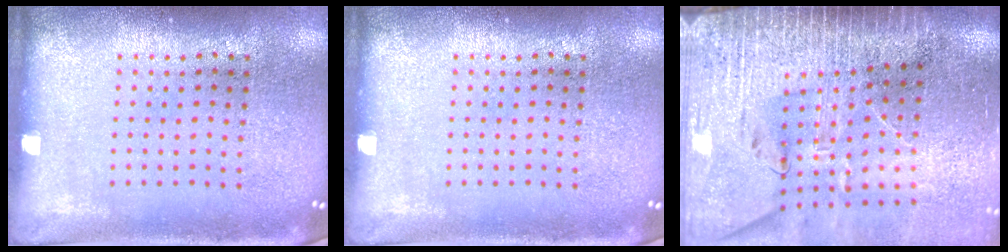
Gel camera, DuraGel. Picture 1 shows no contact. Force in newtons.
{"total": 0.0}
{"total": 3.7, "press": 3.2, "slide": 1.9}